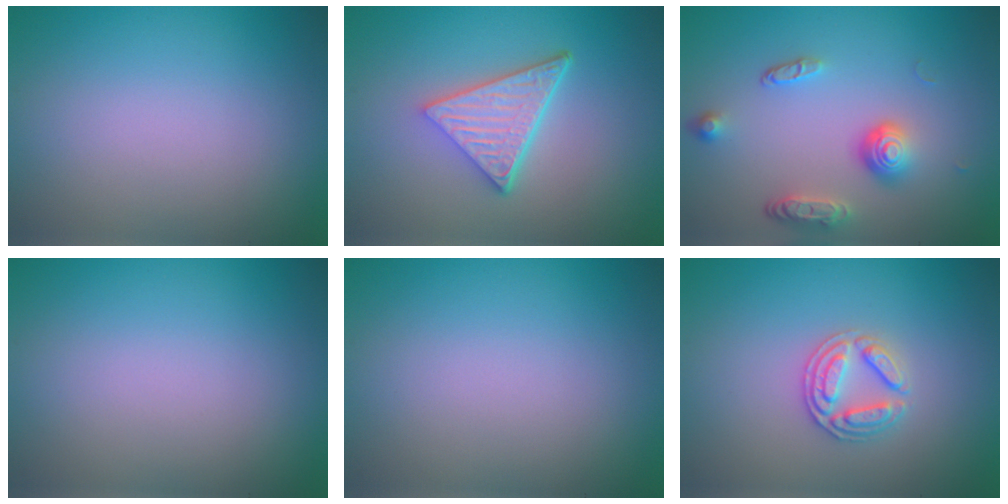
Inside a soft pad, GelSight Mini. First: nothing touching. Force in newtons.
{"total": 5.1, "press": 3.6, "slide": 3.7}
{"total": 3.9, "press": 2.9, "slide": 2.7}
{"total": 0.0}
{"total": 0.0}
{"total": 2.7, "press": 2.7, "slide": 0.6}